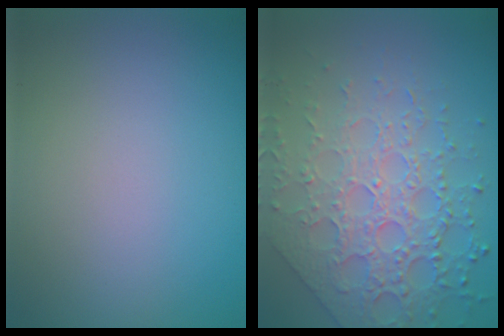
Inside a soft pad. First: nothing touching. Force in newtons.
{"total": 7.3, "press": 5.3, "slide": 4.9}